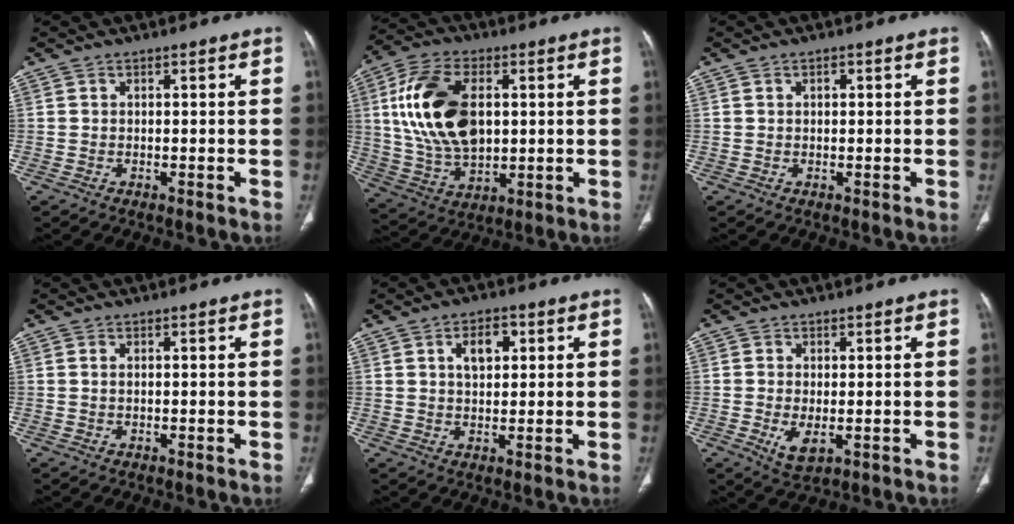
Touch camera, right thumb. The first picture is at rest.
{"total": 18.4, "force": [3.3, 10.9, 14.4], "torque": [-0.266, -0.003, 0.068]}
{"total": 1.1, "force": [0.5, 0.6, 0.8], "torque": [-0.014, 0.002, 0.008]}
{"total": 0.7, "force": [0.3, 0.3, 0.6], "torque": [-0.016, 0.004, 0.007]}
{"total": 5.8, "force": [2.0, 3.3, 4.3], "torque": [-0.056, -0.002, 0.033]}
{"total": 4.4, "force": [-0.9, 2.1, 3.7], "torque": [-0.067, -0.011, -0.007]}